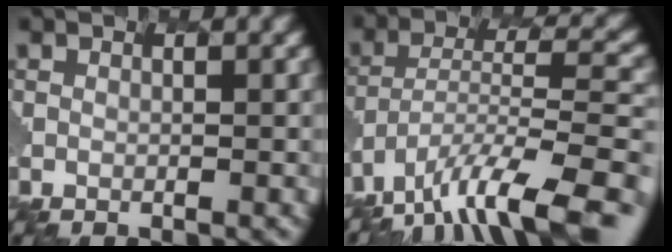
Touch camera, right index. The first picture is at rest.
{"total": 10.7, "force": [-7.7, 3.1, 6.8], "torque": [-0.136, -0.002, -0.140]}